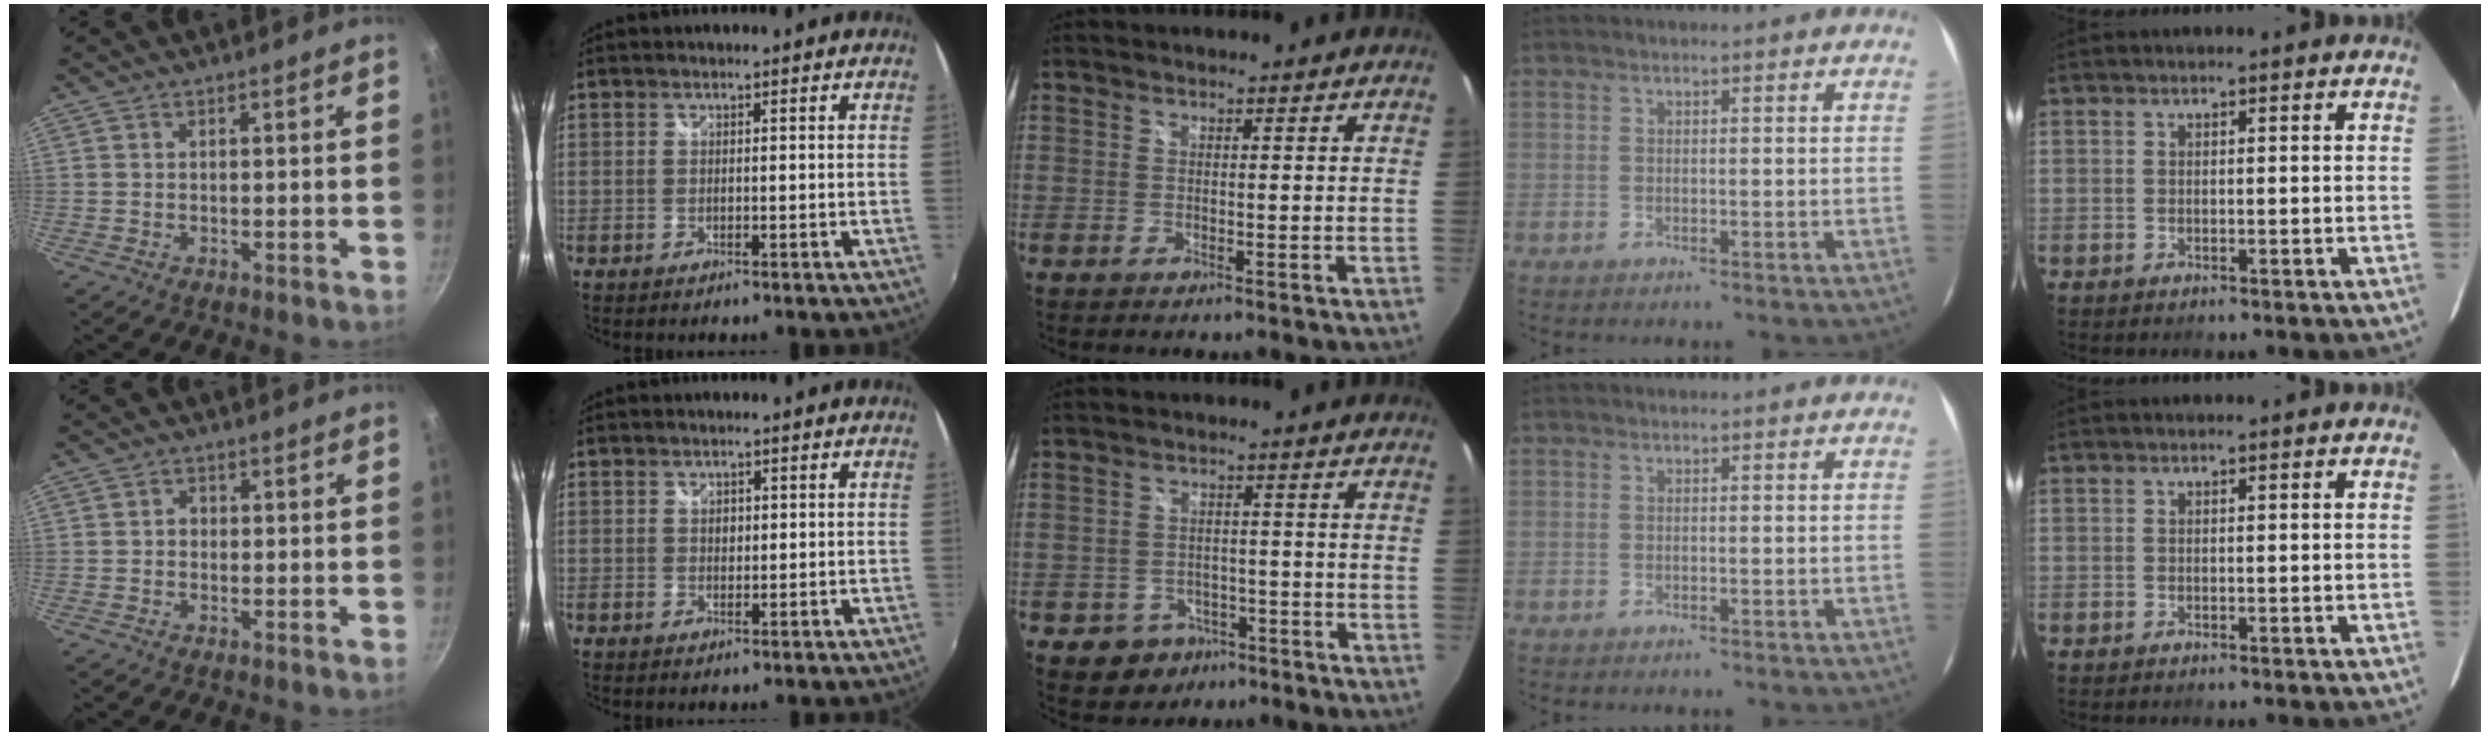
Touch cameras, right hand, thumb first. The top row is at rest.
{"thumb": {"total": 1.6, "force": [-0.1, 1.4, 0.8], "torque": [-0.007, 0.006, -0.006]}, "index": {"total": 1.4, "force": [0.2, 1.2, 0.6], "torque": [-0.006, 0.002, 0.003]}, "middle": {"total": 6.4, "force": [-3.5, 5.1, 1.6], "torque": [-0.042, 0.015, -0.035]}}